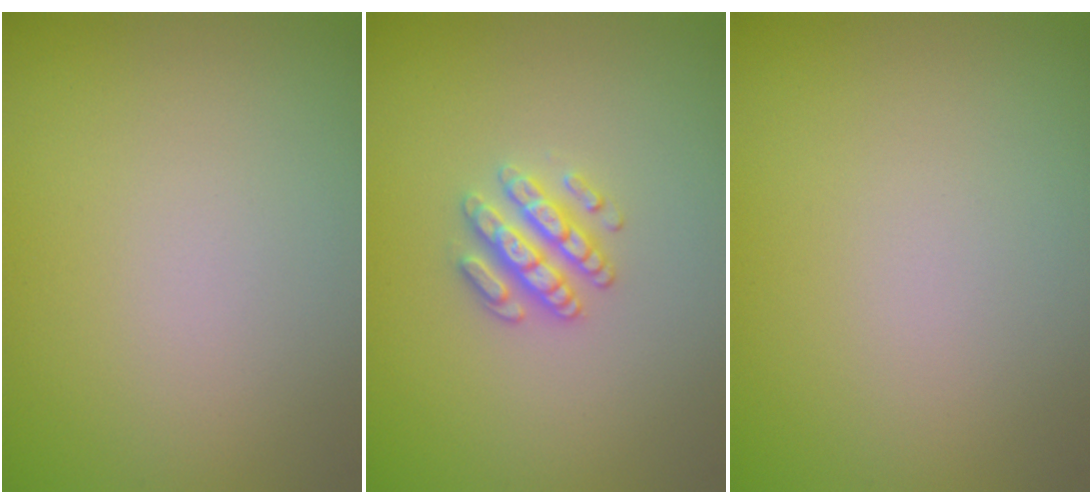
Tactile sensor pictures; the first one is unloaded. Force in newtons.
{"total": 2.8, "press": 2.6, "slide": 0.9}
{"total": 0.0}